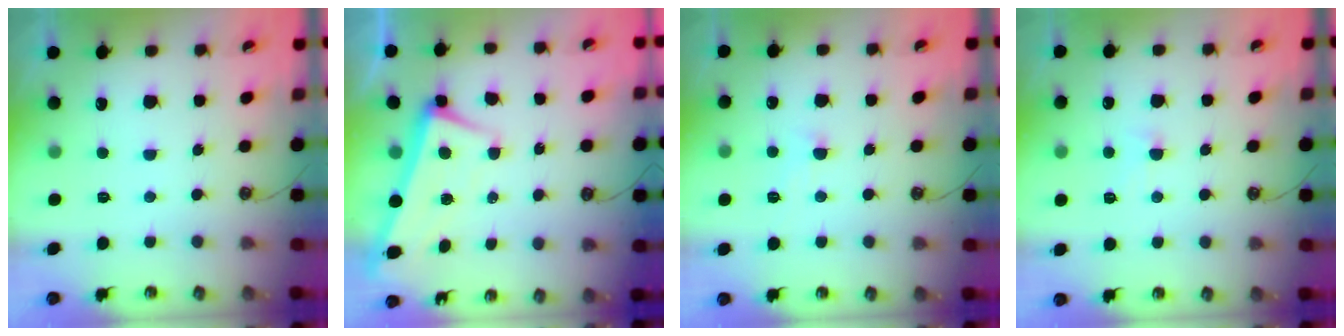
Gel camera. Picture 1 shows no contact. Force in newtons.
{"total": 2.3, "press": 1.5, "slide": 1.7}
{"total": 0.8, "press": 0.6, "slide": 0.5}
{"total": 0.8, "press": 0.7, "slide": 0.5}